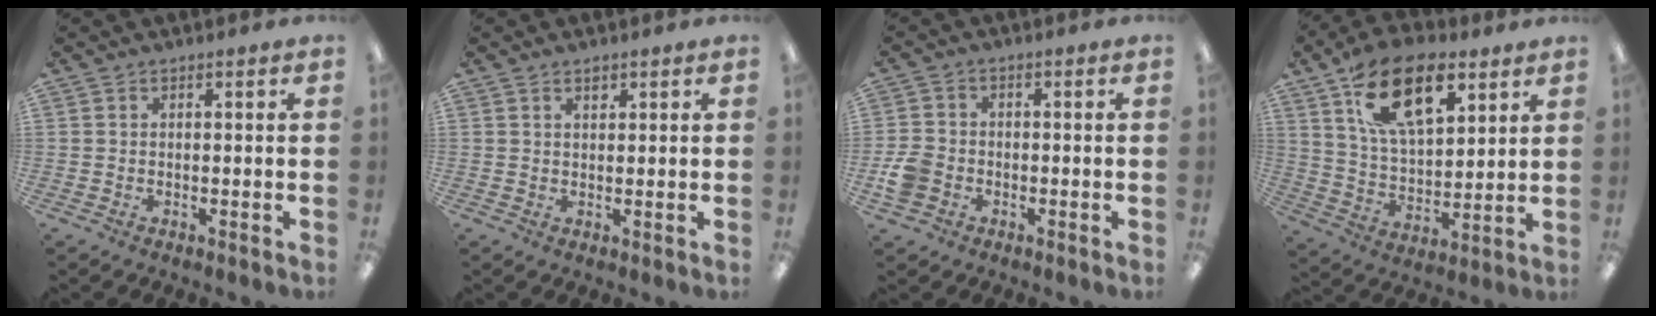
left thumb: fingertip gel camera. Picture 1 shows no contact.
{"total": 1.5, "force": [1.1, 0.7, 0.8], "torque": [-0.008, -0.003, 0.019]}
{"total": 5.4, "force": [-2.0, 4.3, 2.5], "torque": [-0.043, 0.016, -0.033]}
{"total": 18.8, "force": [10.0, 9.9, 12.5], "torque": [-0.203, -0.029, 0.178]}